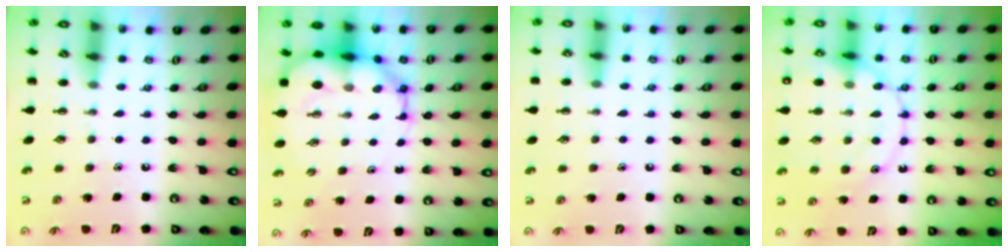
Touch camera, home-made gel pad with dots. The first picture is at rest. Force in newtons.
{"total": 12.2, "press": 11.7, "slide": 3.5}
{"total": 5.6, "press": 5.3, "slide": 1.7}
{"total": 17.1, "press": 17.0, "slide": 2.2}